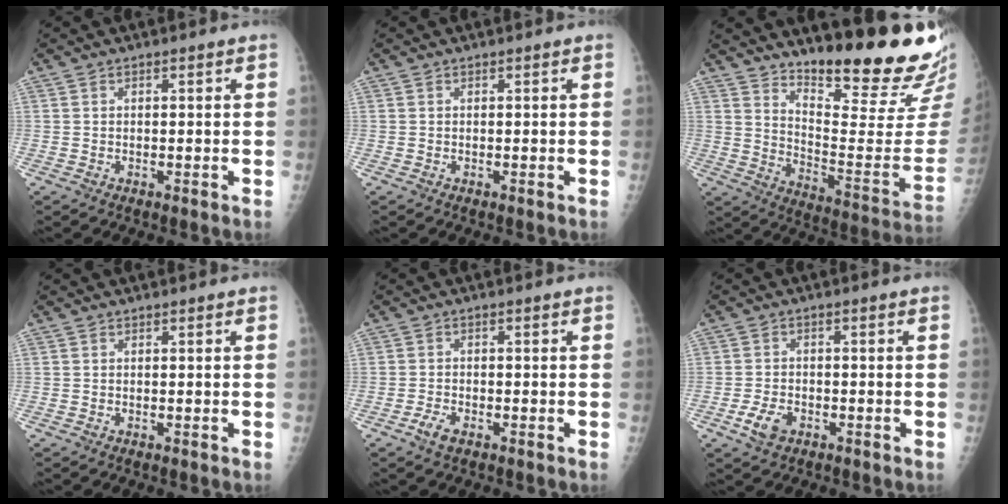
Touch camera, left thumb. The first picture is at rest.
{"total": 0.0}
{"total": 23.2, "force": [18.7, 4.0, 13.1], "torque": [-0.167, -0.159, 0.268]}
{"total": 0.0}
{"total": 2.7, "force": [-1.7, 1.2, 1.7], "torque": [-0.039, 0.008, -0.032]}
{"total": 4.3, "force": [-2.1, 2.7, 2.7], "torque": [-0.052, 0.008, -0.037]}